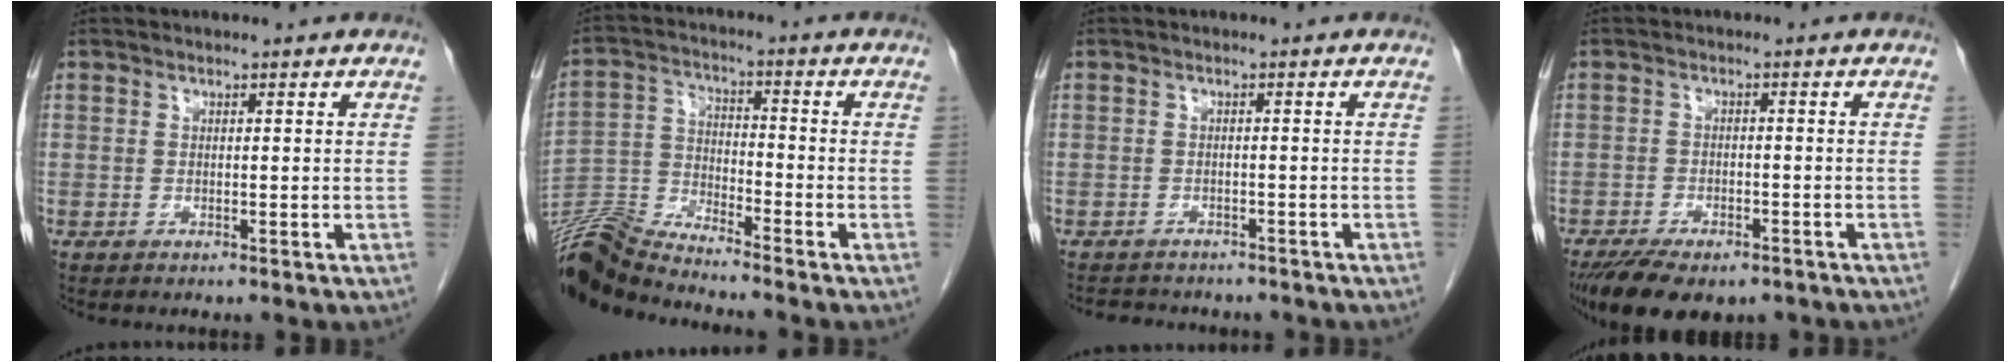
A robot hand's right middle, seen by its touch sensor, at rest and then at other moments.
{"total": 8.7, "force": [-8.6, -1.2, 0.9], "torque": [-0.032, 0.003, -0.169]}
{"total": 6.8, "force": [-5.9, 2.5, 2.0], "torque": [-0.034, 0.003, -0.073]}
{"total": 11.1, "force": [-8.1, 4.6, 6.0], "torque": [-0.096, -0.009, -0.118]}